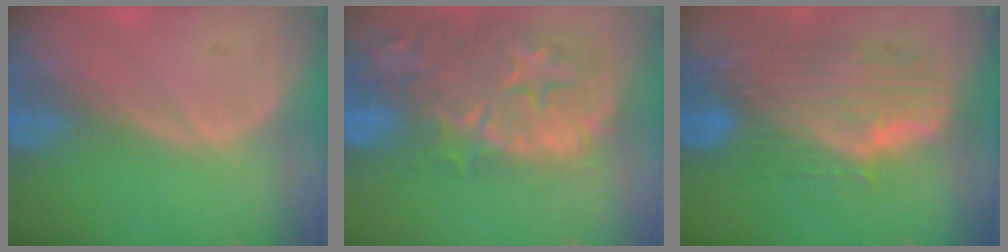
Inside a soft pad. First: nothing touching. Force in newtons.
{"total": 14.8, "press": 11.8, "slide": 8.9}
{"total": 10.8, "press": 9.3, "slide": 5.5}